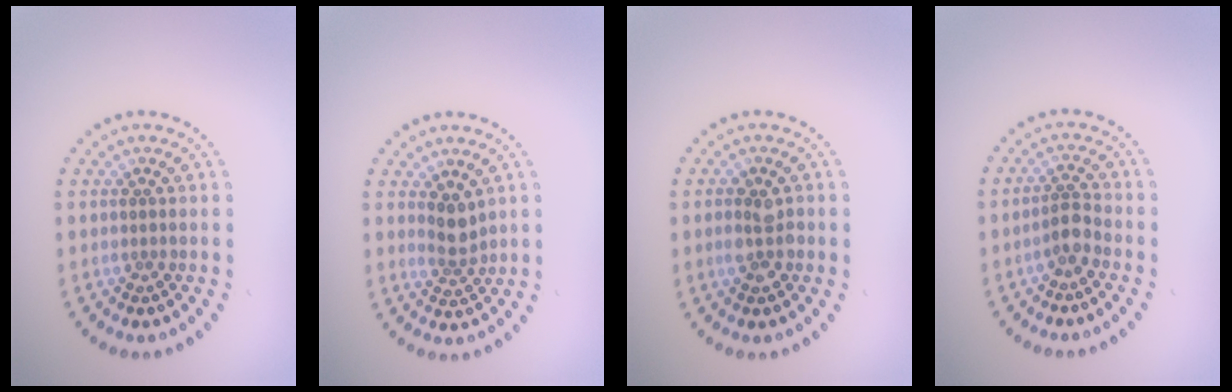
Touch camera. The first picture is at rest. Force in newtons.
{"total": 2.2, "press": 1.8, "slide": 1.4}
{"total": 2.3, "press": 2.2, "slide": 0.3}
{"total": 1.8, "press": 1.5, "slide": 1.0}